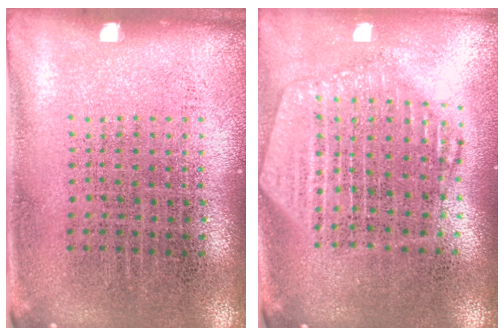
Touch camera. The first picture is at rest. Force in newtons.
{"total": 2.3, "press": 2.0, "slide": 1.1}